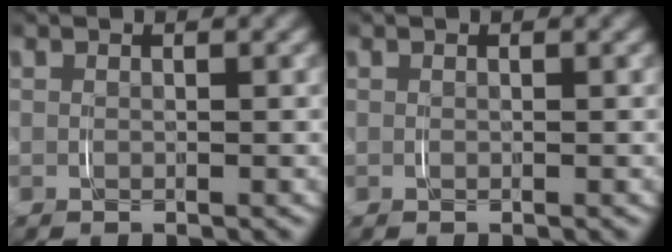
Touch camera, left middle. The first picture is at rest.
{"total": 0.0}